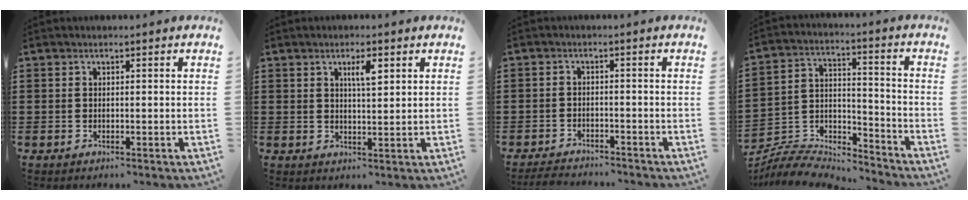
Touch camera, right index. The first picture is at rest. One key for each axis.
{"total": 3.1, "fx": 1.5, "fy": 0.7, "fz": 2.6, "tx": -0.047, "ty": 0.002, "tz": 0.022}
{"total": 2.6, "fx": -2.6, "fy": 0.2, "fz": 0.0, "tx": -0.012, "ty": -0.003, "tz": -0.058}
{"total": 7.3, "fx": -7.0, "fy": 1.6, "fz": 1.3, "tx": -0.039, "ty": 0.004, "tz": -0.141}